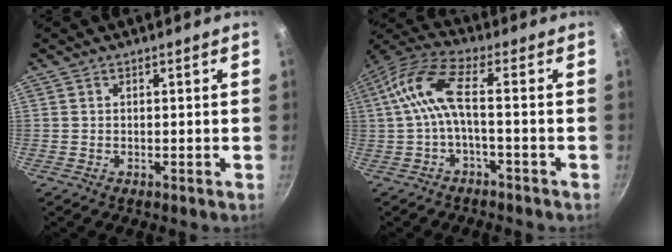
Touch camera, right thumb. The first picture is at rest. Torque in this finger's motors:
{"motor_torque": [0.20, 0.63, 1.28, -0.52, 0.34]}